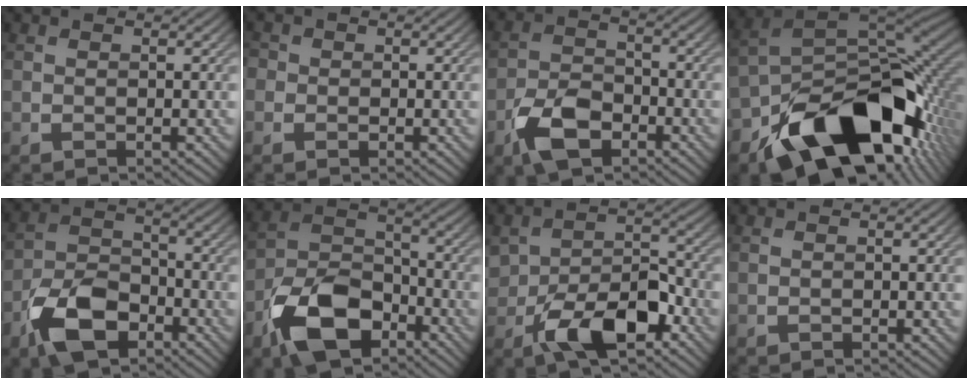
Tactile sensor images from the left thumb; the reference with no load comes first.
{"total": 2.5, "force": [0.1, 2.4, 0.7], "torque": [-0.005, 0.004, -0.024]}
{"total": 7.1, "force": [-4.0, 4.0, 4.3], "torque": [-0.087, -0.002, -0.087]}
{"total": 18.5, "force": [-9.0, 11.1, 11.7], "torque": [-0.172, -0.038, -0.140]}
{"total": 9.6, "force": [-5.4, 5.5, 5.7], "torque": [-0.121, -0.006, -0.112]}
{"total": 11.8, "force": [-6.7, 6.8, 6.9], "torque": [-0.149, -0.008, -0.135]}
{"total": 9.4, "force": [-4.0, 5.5, 6.5], "torque": [-0.116, -0.008, -0.070]}
{"total": 0.0}